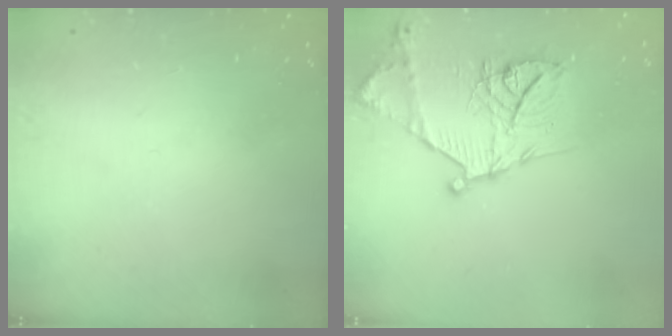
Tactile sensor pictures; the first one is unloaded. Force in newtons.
{"total": 19.6, "press": 19.6, "slide": 1.5}